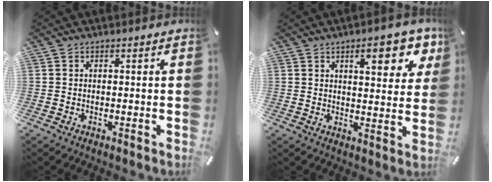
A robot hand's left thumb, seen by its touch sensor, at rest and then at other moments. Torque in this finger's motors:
{"motor_torque": [1.74, 1.68, 0.98, -0.93, 0.29]}